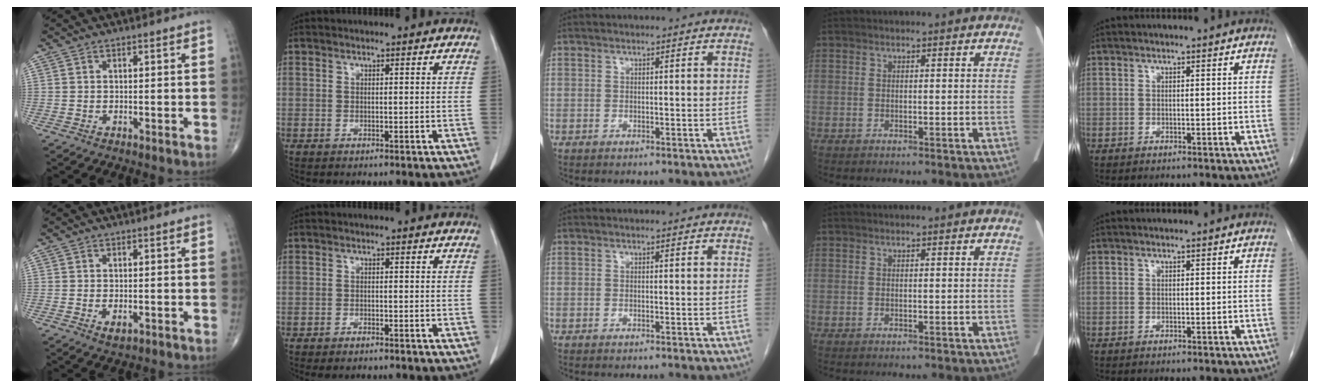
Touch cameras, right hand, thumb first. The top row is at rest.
{"thumb": {"total": 2.3, "force": [-0.9, 1.2, 1.8], "torque": [-0.028, 0.002, -0.010]}, "index": {"total": 2.0, "force": [-1.7, 0.6, 1.0], "torque": [-0.016, -0.002, -0.021]}}